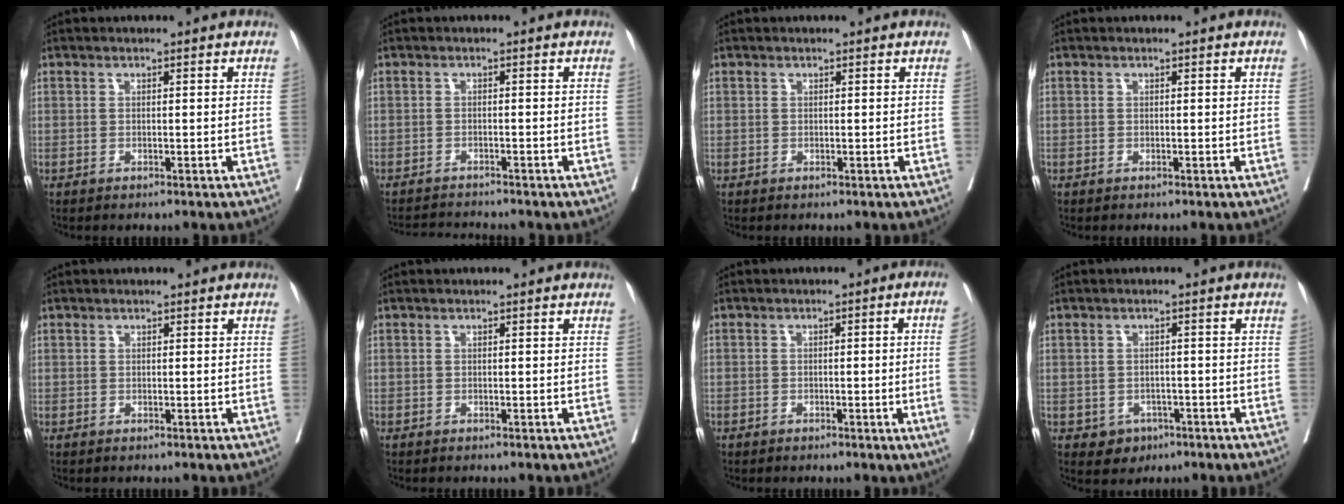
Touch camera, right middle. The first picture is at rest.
{"total": 3.5, "force": [-3.5, -0.6, 0.3], "torque": [-0.004, -0.017, -0.058]}
{"total": 0.7, "force": [0.7, 0.1, -0.1], "torque": [0.008, 0.006, 0.012]}
{"total": 0.0}
{"total": 0.7, "force": [0.7, 0.1, -0.1], "torque": [0.010, 0.006, 0.010]}
{"total": 0.0}
{"total": 5.0, "force": [-0.5, -0.6, 5.0], "torque": [-0.056, 0.003, -0.007]}
{"total": 2.8, "force": [-0.9, 2.5, 0.7], "torque": [-0.004, 0.010, -0.005]}